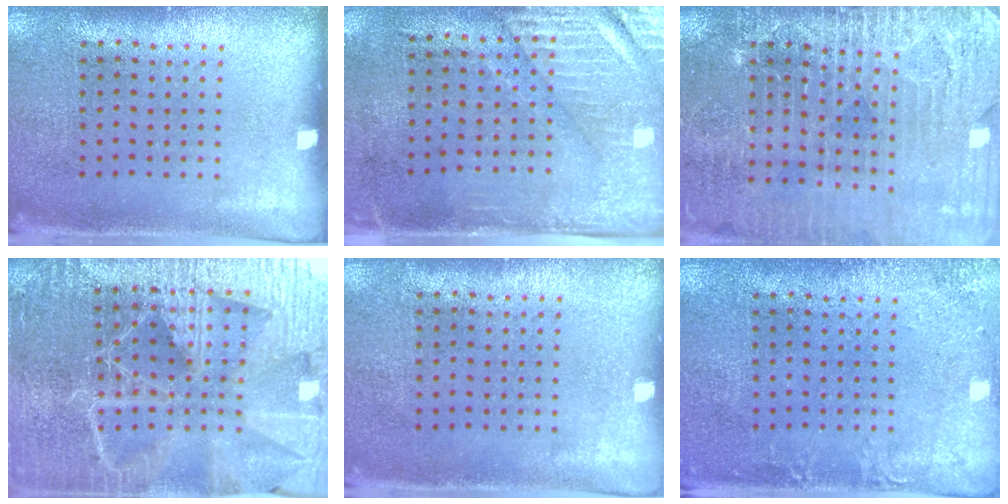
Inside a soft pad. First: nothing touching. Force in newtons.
{"total": 2.9, "press": 2.5, "slide": 1.5}
{"total": 3.3, "press": 3.3, "slide": 0.2}
{"total": 5.7, "press": 5.0, "slide": 2.7}
{"total": 0.0}
{"total": 1.9, "press": 1.9, "slide": 0.2}